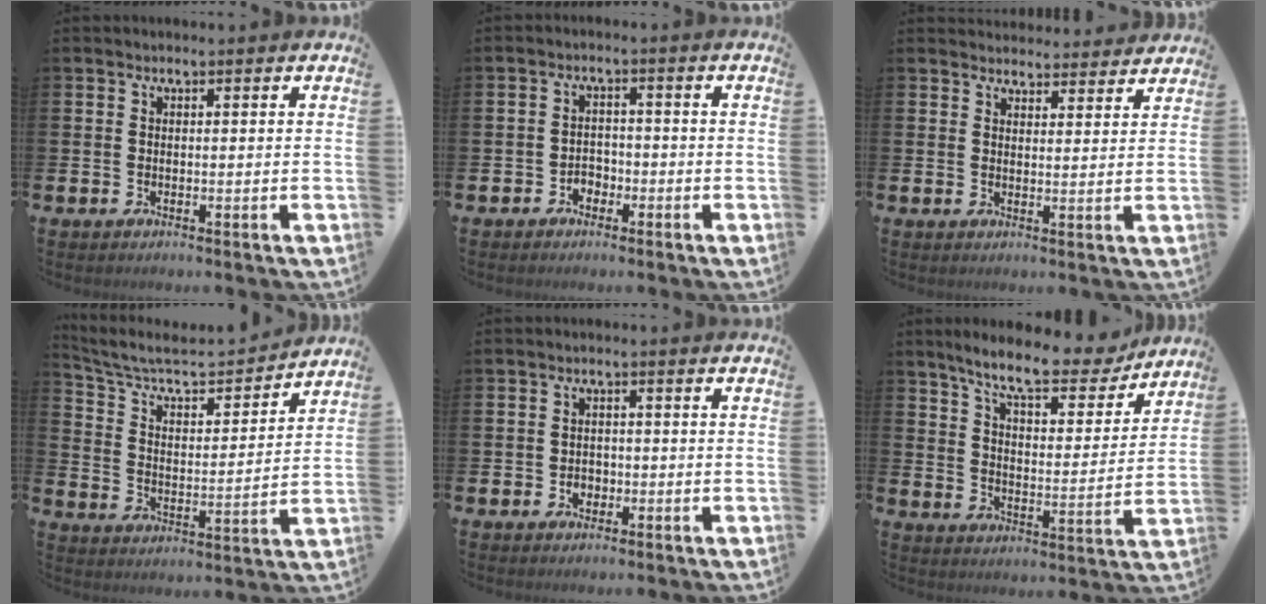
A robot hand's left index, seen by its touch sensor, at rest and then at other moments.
{"total": 2.2, "force": [-1.4, 1.6, 0.6], "torque": [-0.015, 0.004, -0.032]}
{"total": 3.6, "force": [3.6, 0.8, -0.1], "torque": [0.007, -0.023, 0.063]}
{"total": 6.1, "force": [5.4, 2.1, 2.1], "torque": [-0.076, -0.042, 0.084]}
{"total": 1.8, "force": [-0.5, 1.5, 0.8], "torque": [-0.008, 0.003, -0.015]}
{"total": 9.5, "force": [8.3, 2.1, 4.0], "torque": [-0.096, -0.047, 0.141]}